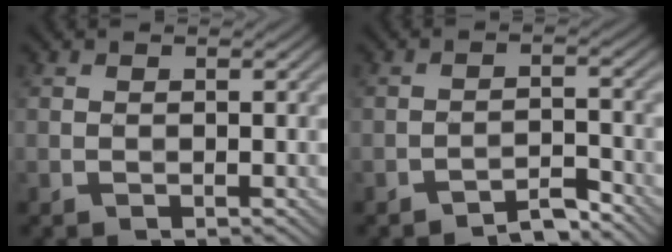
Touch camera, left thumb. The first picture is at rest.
{"total": 3.2, "force": [-2.9, 0.6, 1.3], "torque": [-0.014, 0.013, -0.053]}